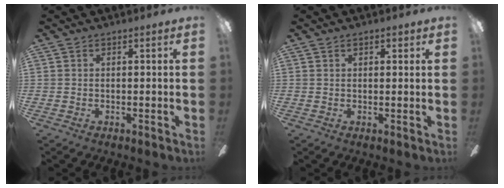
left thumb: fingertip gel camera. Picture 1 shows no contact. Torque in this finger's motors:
{"motor_torque": [0.06, -0.07, -0.13, 0.24, -0.02]}